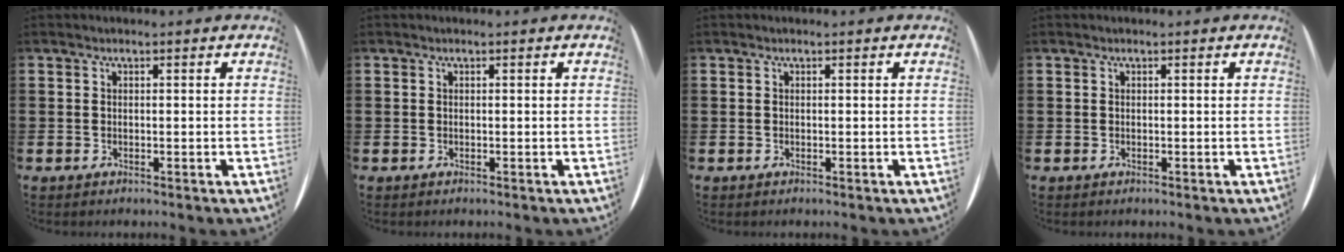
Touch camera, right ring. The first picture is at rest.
{"total": 0.0}
{"total": 0.0}
{"total": 0.0}